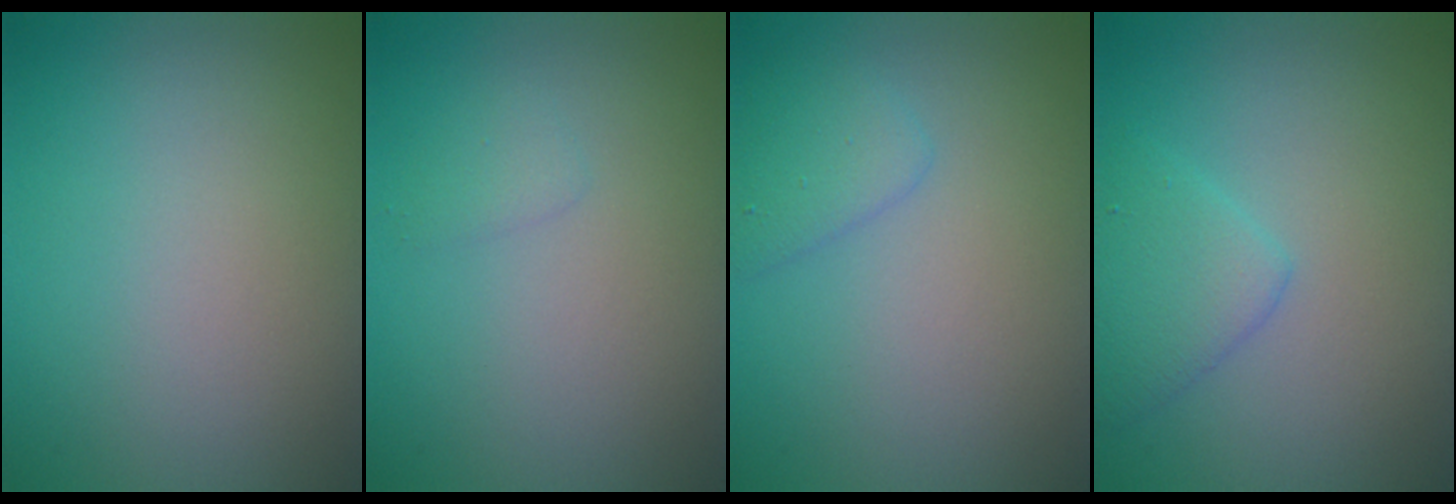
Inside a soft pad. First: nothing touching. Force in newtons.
{"total": 0.8, "press": 0.8, "slide": 0.0}
{"total": 1.9, "press": 1.9, "slide": 0.1}
{"total": 2.7, "press": 2.7, "slide": 0.2}